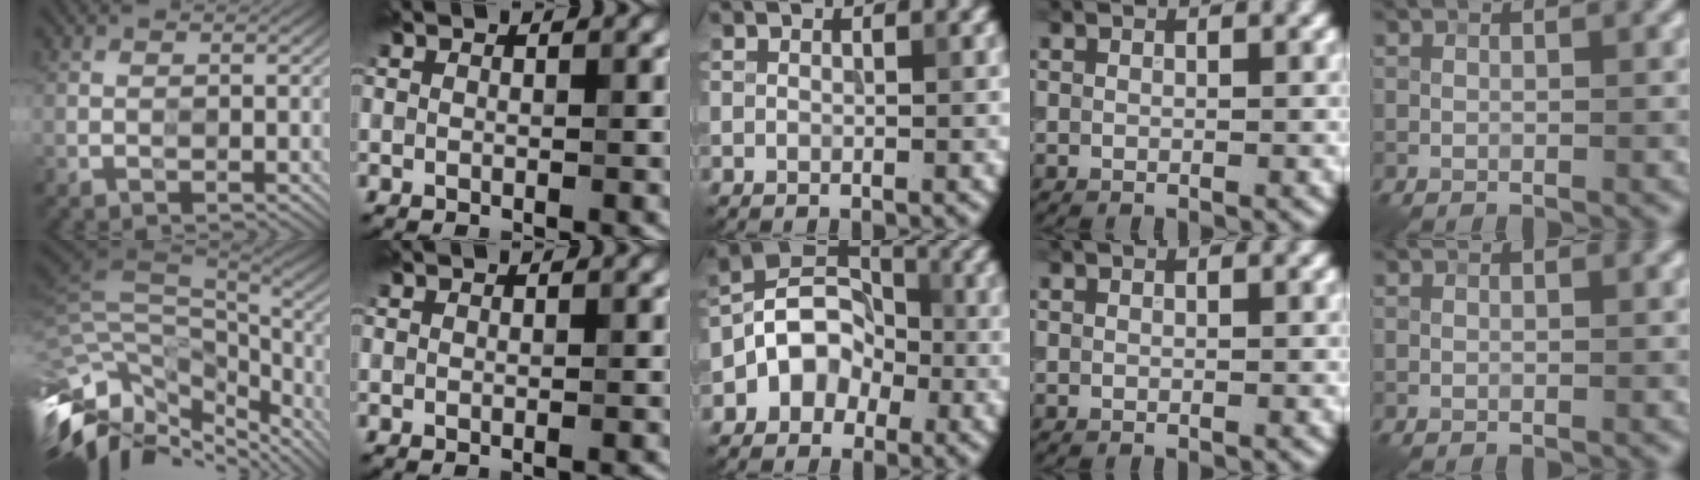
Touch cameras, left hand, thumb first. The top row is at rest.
{"thumb": {"total": 15.3, "force": [-5.2, 8.5, 11.7], "torque": [-0.243, -0.014, -0.055]}, "middle": {"total": 5.4, "force": [-1.9, 4.2, 2.8], "torque": [-0.018, 0.013, -0.048]}}